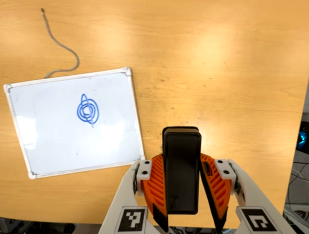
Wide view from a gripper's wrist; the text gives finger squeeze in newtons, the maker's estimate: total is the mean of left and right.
{"total": 5.6, "left": 4.5, "right": 6.7}